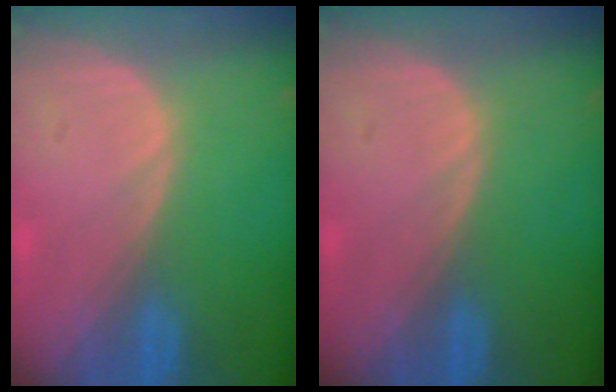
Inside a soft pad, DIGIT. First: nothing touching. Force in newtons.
{"total": 0.0}